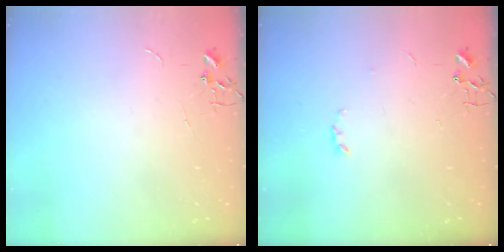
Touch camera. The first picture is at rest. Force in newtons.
{"total": 2.8, "press": 2.7, "slide": 0.5}